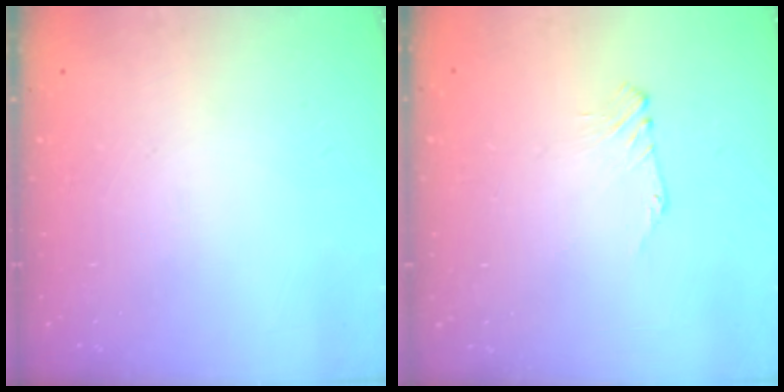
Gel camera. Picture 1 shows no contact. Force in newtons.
{"total": 1.0, "press": 0.9, "slide": 0.4}